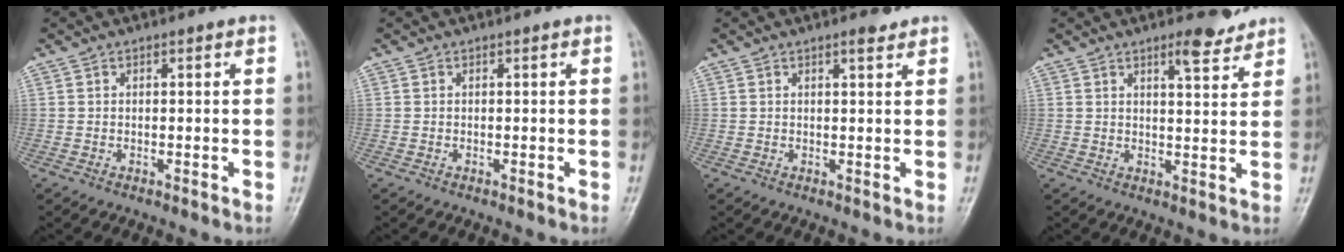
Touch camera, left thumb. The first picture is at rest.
{"total": 0.0}
{"total": 1.8, "force": [1.4, 0.5, 1.0], "torque": [-0.015, -0.009, 0.021]}
{"total": 4.8, "force": [3.8, 1.1, 2.8], "torque": [-0.032, -0.030, 0.054]}